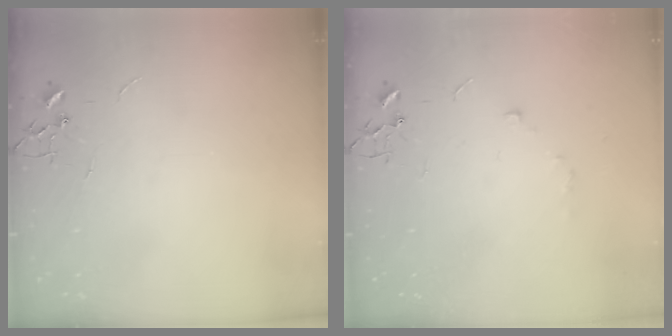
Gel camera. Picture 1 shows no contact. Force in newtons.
{"total": 5.6, "press": 5.6, "slide": 0.5}